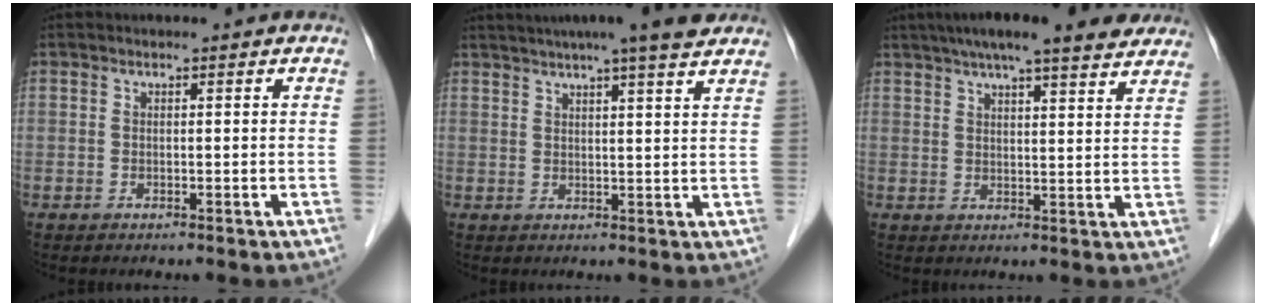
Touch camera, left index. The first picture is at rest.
{"total": 12.2, "force": [10.1, 0.1, 6.8], "torque": [-0.108, 0.019, 0.124]}
{"total": 15.1, "force": [11.7, 2.2, 9.2], "torque": [-0.146, 0.044, 0.155]}